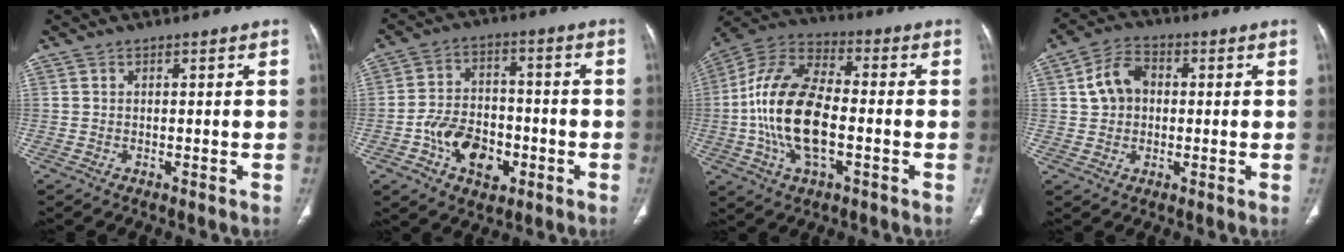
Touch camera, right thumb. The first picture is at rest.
{"total": 11.8, "force": [-4.3, 7.9, 7.7], "torque": [-0.104, 0.027, -0.071]}
{"total": 18.3, "force": [-2.7, 9.1, 15.7], "torque": [-0.310, 0.025, -0.053]}
{"total": 7.3, "force": [0.9, 5.7, 4.5], "torque": [-0.069, 0.015, 0.010]}